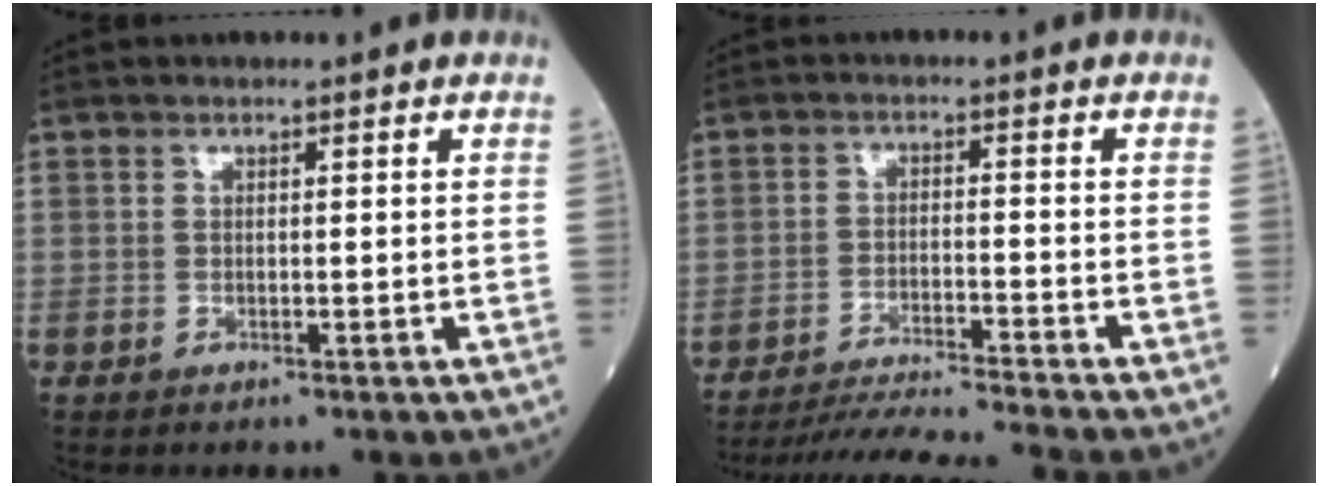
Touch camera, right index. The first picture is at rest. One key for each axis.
{"total": 11.8, "fx": -10.8, "fy": -2.4, "fz": 4.1, "tx": -0.048, "ty": -0.023, "tz": -0.177}